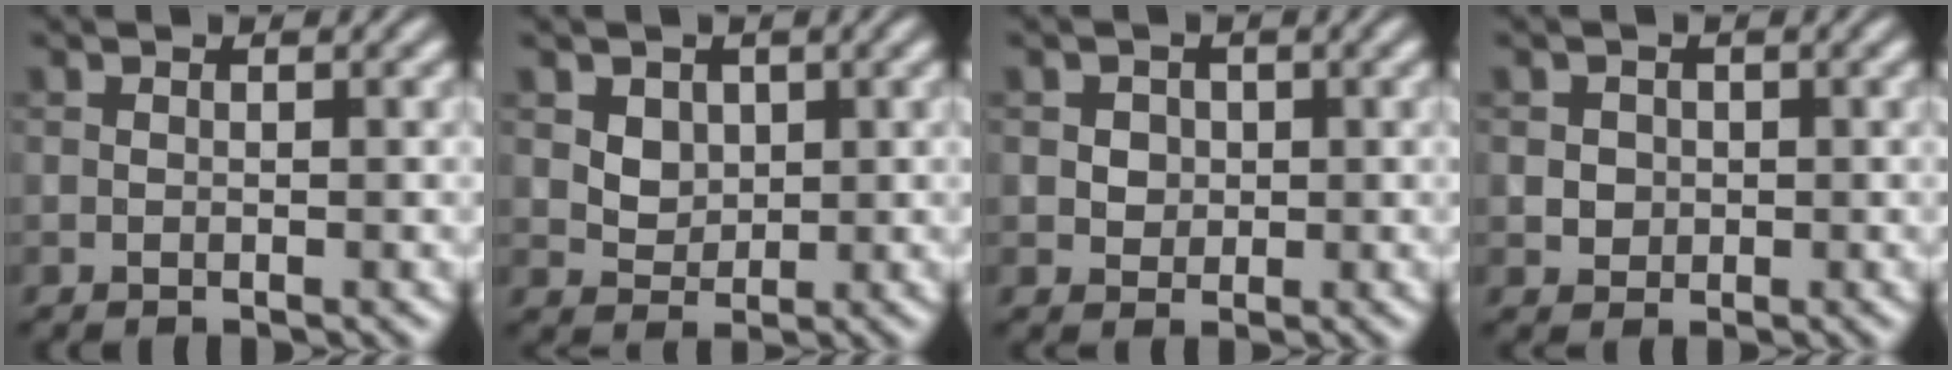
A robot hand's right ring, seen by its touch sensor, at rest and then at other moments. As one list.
[{"total": 3.0, "force": [1.3, 2.3, 1.5], "torque": [-0.038, 0.000, 0.039]}, {"total": 2.0, "force": [0.6, 1.7, 0.8], "torque": [-0.011, 0.004, 0.014]}, {"total": 1.7, "force": [0.2, 1.6, 0.6], "torque": [-0.002, 0.003, 0.010]}]